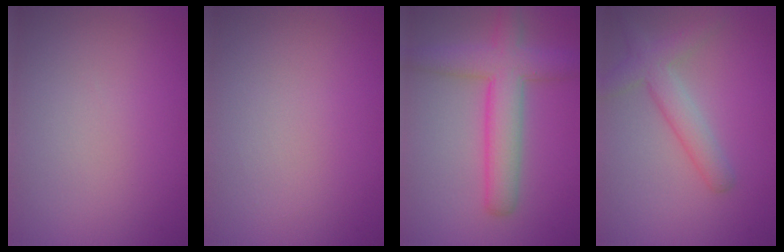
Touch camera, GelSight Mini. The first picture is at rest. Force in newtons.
{"total": 0.0}
{"total": 5.9, "press": 5.9, "slide": 0.3}
{"total": 3.4, "press": 3.4, "slide": 0.2}